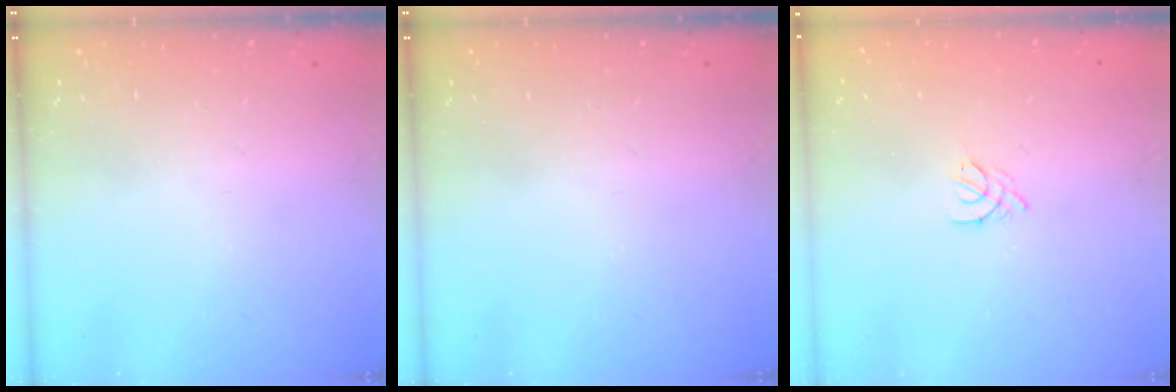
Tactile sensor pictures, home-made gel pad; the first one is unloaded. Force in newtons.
{"total": 0.0}
{"total": 2.5, "press": 2.4, "slide": 0.6}